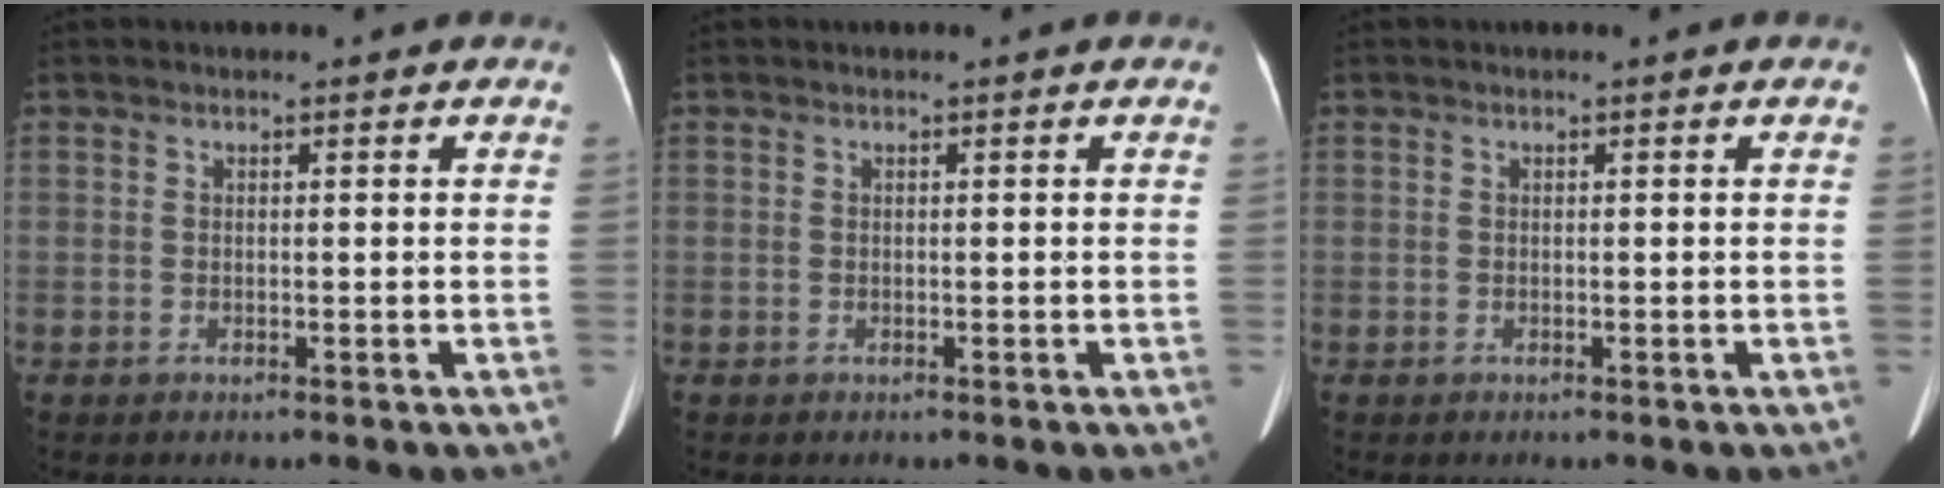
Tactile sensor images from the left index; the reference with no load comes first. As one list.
[{"total": 0.0}, {"total": 0.0}]